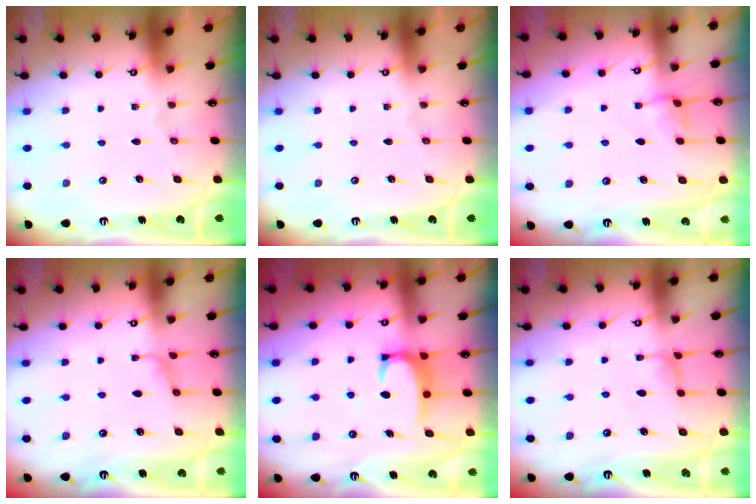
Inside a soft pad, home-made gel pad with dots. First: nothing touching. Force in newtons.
{"total": 0.0}
{"total": 3.1, "press": 3.1, "slide": 0.3}
{"total": 1.1, "press": 1.0, "slide": 0.5}
{"total": 3.2, "press": 3.2, "slide": 0.4}
{"total": 0.0}